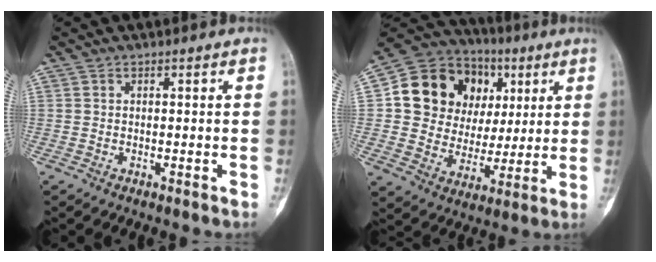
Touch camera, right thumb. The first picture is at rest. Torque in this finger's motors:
{"motor_torque": [0.16, 2.78, 0.70, -0.45, 0.06]}